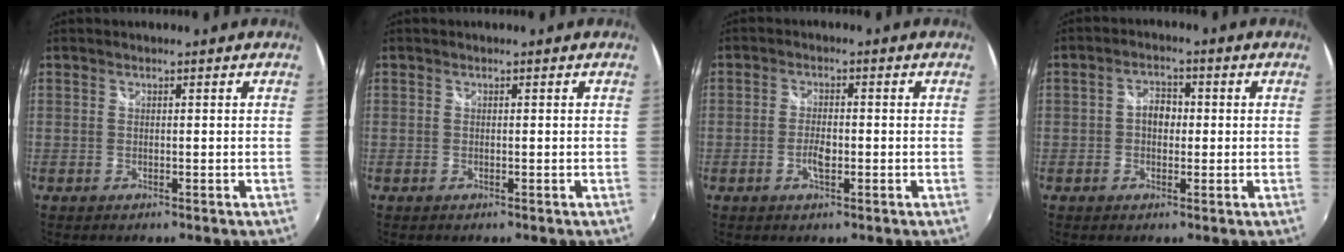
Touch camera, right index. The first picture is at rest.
{"total": 0.0}
{"total": 3.3, "force": [-1.0, 1.4, 2.9], "torque": [-0.057, 0.001, -0.020]}
{"total": 3.9, "force": [-0.1, 3.0, 2.5], "torque": [-0.042, 0.010, -0.003]}